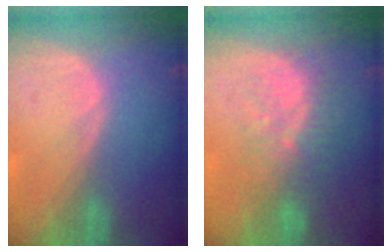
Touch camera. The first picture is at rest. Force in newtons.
{"total": 7.7, "press": 7.2, "slide": 2.6}